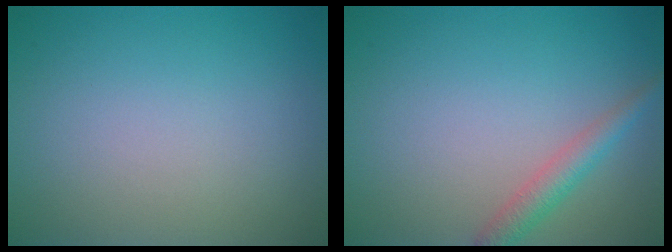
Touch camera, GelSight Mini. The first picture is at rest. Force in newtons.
{"total": 2.3, "press": 2.3, "slide": 0.1}